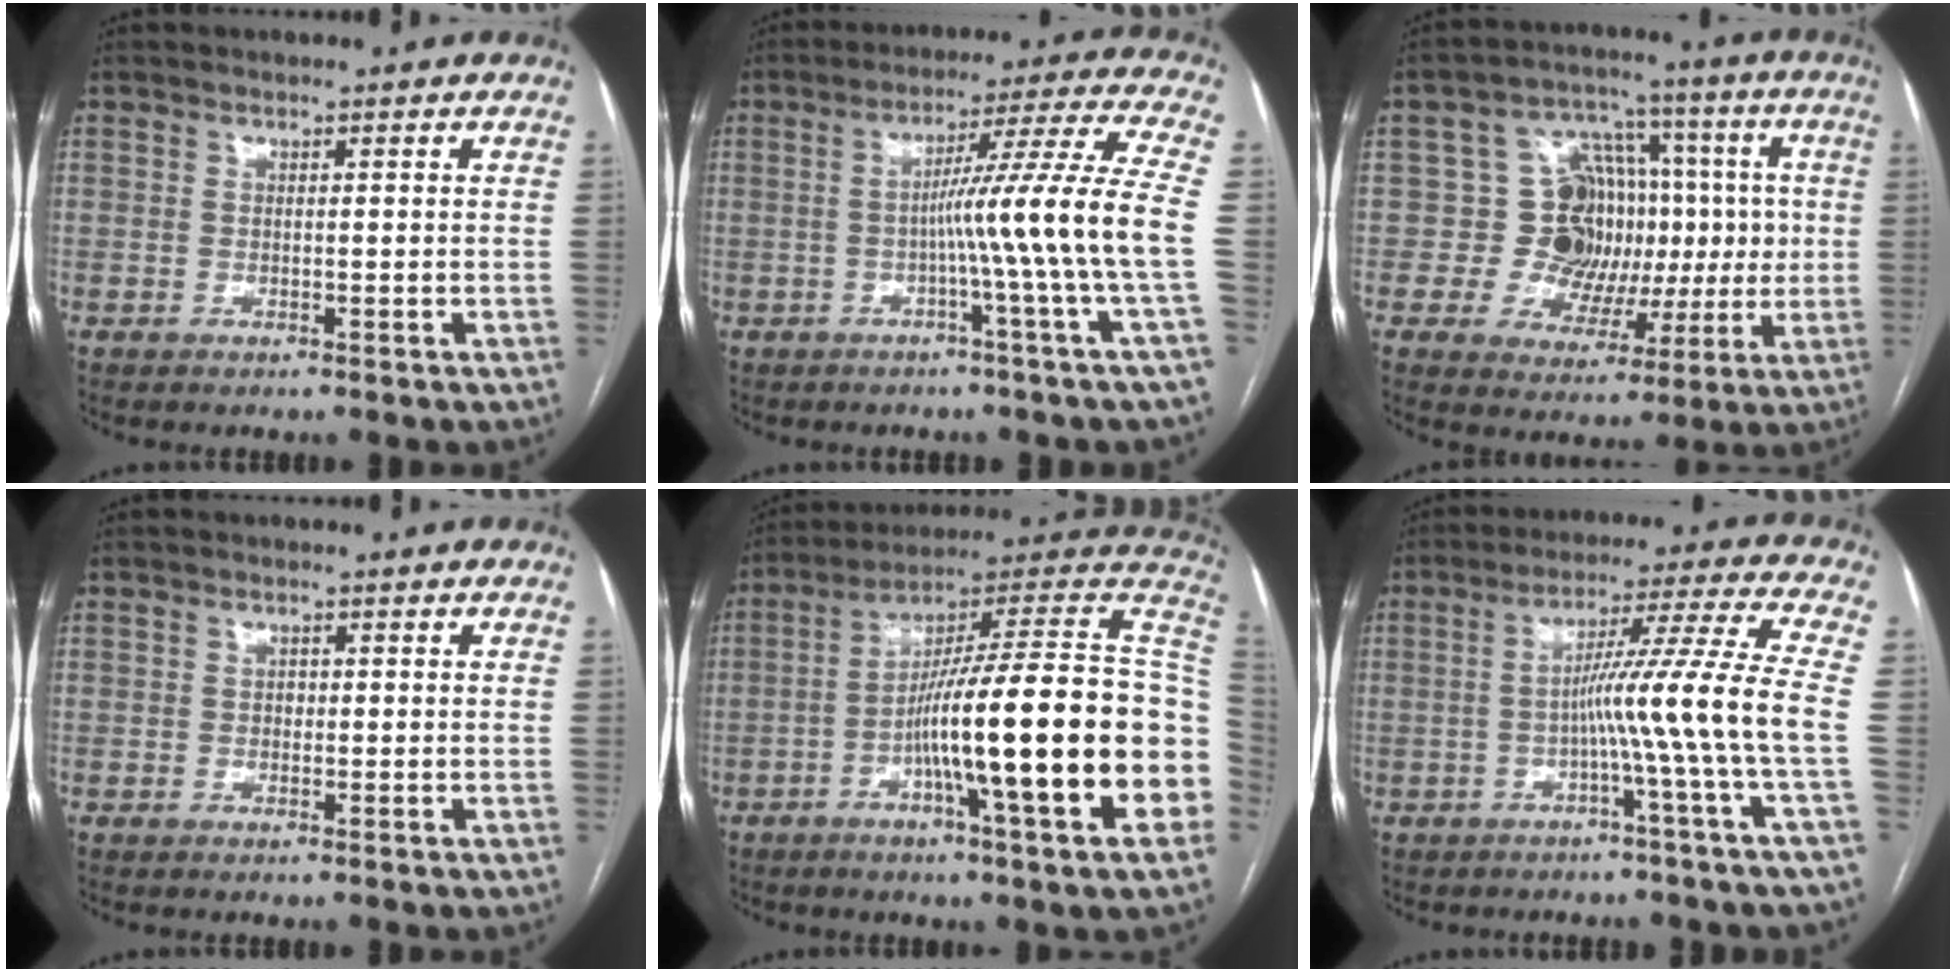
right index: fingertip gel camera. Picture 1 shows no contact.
{"total": 12.7, "force": [-2.3, -3.2, 12.1], "torque": [-0.176, 0.005, -0.039]}
{"total": 12.8, "force": [0.5, 10.6, 7.2], "torque": [-0.081, 0.051, 0.024]}
{"total": 0.8, "force": [0.0, 0.6, 0.4], "torque": [-0.004, 0.003, -0.002]}
{"total": 27.2, "force": [-5.1, 1.0, 26.7], "torque": [-0.305, 0.011, -0.095]}
{"total": 11.1, "force": [-2.5, -3.0, 10.4], "torque": [-0.165, 0.012, -0.043]}